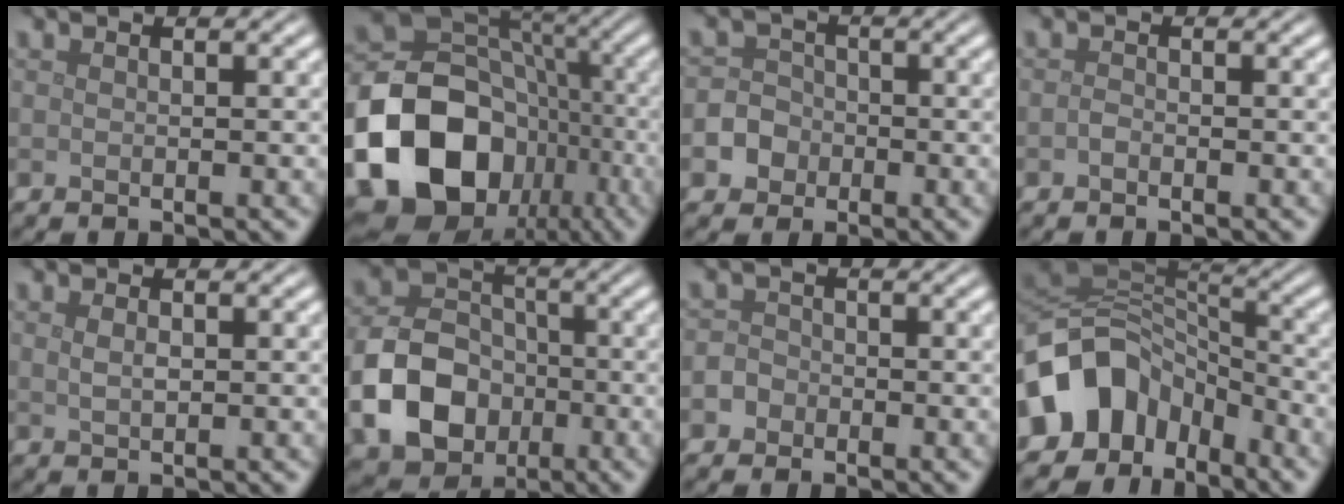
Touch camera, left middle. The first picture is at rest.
{"total": 18.0, "force": [-6.4, 14.3, 8.8], "torque": [-0.181, -0.018, -0.116]}
{"total": 4.0, "force": [-1.8, 3.5, 0.9], "torque": [0.005, 0.001, -0.044]}
{"total": 0.7, "force": [-0.4, 0.4, 0.3], "torque": [-0.009, 0.000, -0.010]}
{"total": 1.1, "force": [0.2, 0.6, 0.9], "torque": [-0.023, -0.001, 0.007]}
{"total": 8.5, "force": [-2.6, 6.6, 4.7], "torque": [-0.095, -0.010, -0.052]}
{"total": 2.0, "force": [-0.9, 1.7, 0.6], "torque": [0.005, 0.005, -0.025]}
{"total": 11.1, "force": [-5.2, 8.2, 5.4], "torque": [-0.105, 0.001, -0.102]}